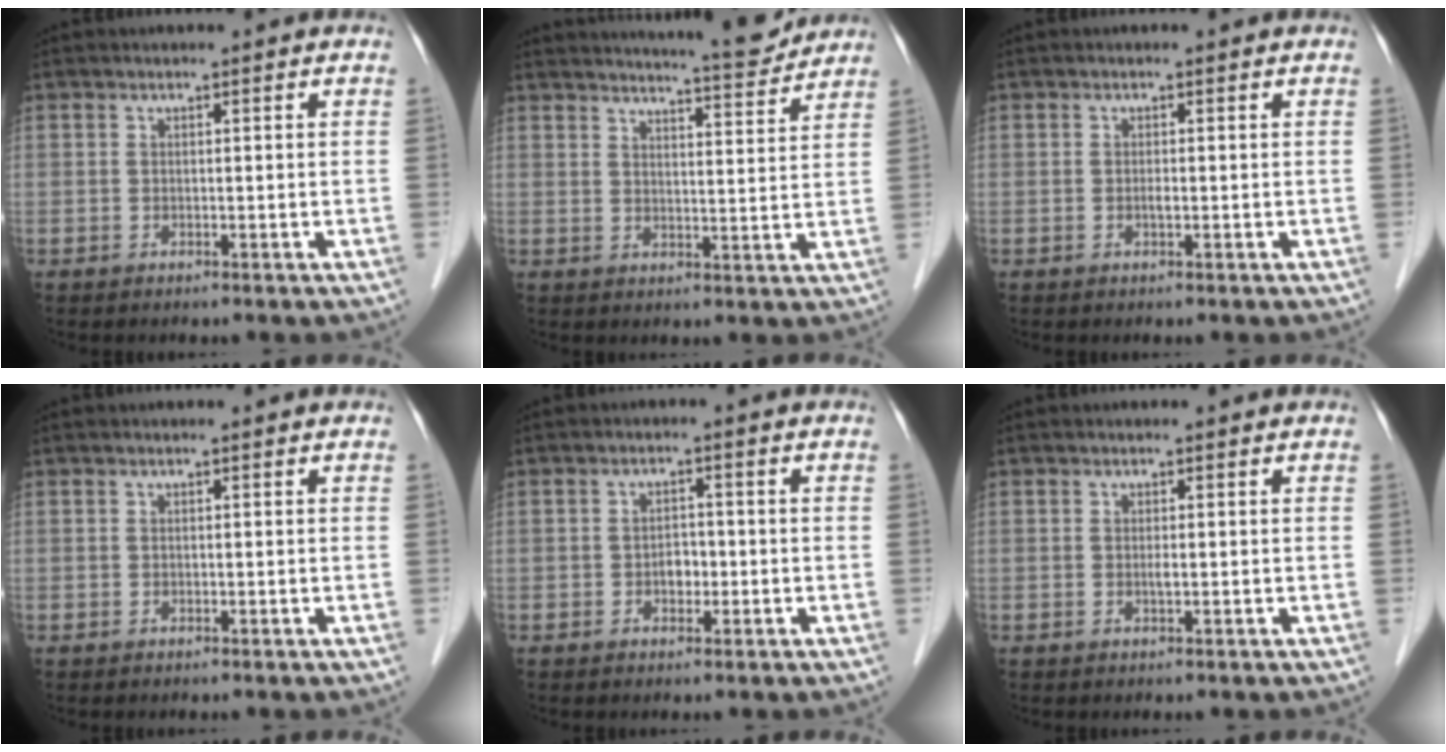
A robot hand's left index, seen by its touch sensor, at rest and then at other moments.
{"total": 9.7, "force": [9.3, 0.2, 2.7], "torque": [-0.044, -0.006, 0.120]}
{"total": 0.6, "force": [-0.1, 0.1, 0.6], "torque": [-0.010, 0.000, -0.002]}
{"total": 0.0}
{"total": 2.2, "force": [-0.7, 1.5, 1.5], "torque": [-0.021, 0.006, -0.010]}
{"total": 0.7, "force": [0.0, 0.1, 0.7], "torque": [-0.015, -0.001, 0.000]}